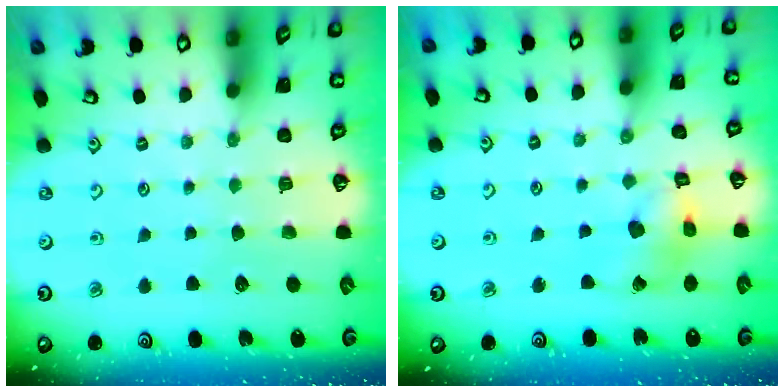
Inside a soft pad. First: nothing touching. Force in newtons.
{"total": 8.6, "press": 8.5, "slide": 1.1}